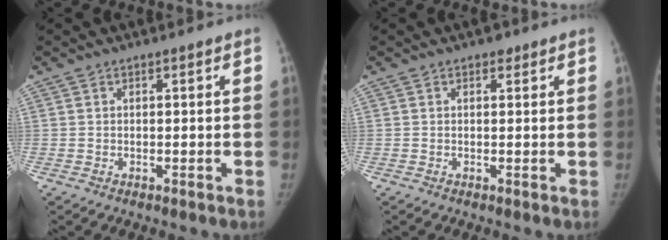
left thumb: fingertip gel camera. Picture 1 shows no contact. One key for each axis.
{"total": 1.1, "fx": 0.7, "fy": 0.8, "fz": 0.4, "tx": 0.004, "ty": -0.002, "tz": 0.005}